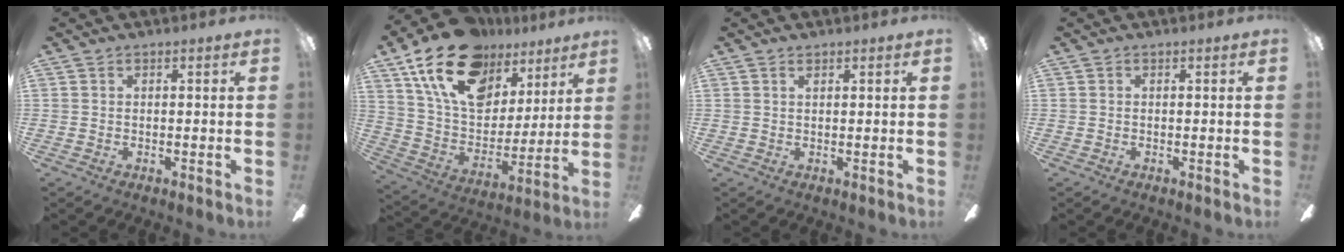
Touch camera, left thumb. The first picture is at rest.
{"total": 22.1, "force": [13.6, 12.6, 11.9], "torque": [-0.211, -0.061, 0.250]}
{"total": 1.0, "force": [0.8, 0.3, 0.4], "torque": [-0.011, 0.000, 0.015]}
{"total": 0.0}